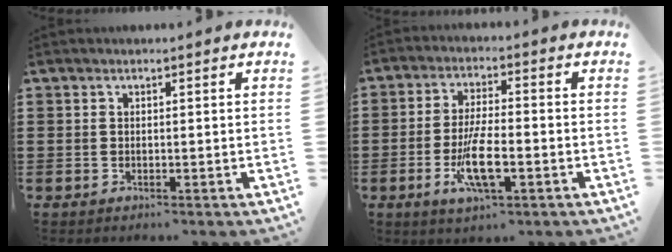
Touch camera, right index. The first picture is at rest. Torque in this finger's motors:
{"motor_torque": [2.14, 0.00, 0.29, 0.21]}